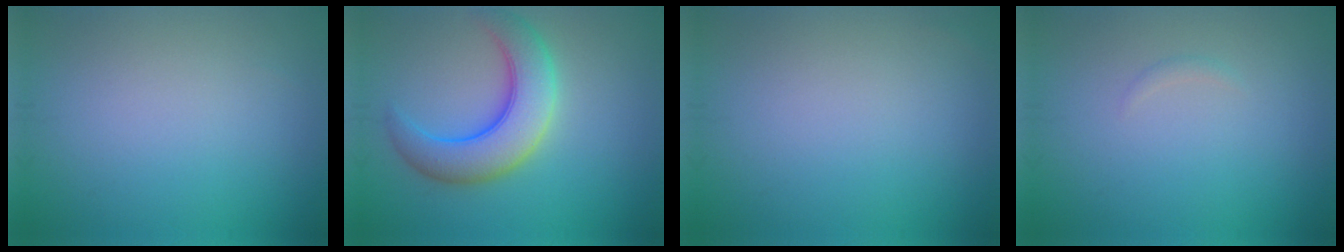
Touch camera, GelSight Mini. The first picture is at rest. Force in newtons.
{"total": 6.6, "press": 6.6, "slide": 0.3}
{"total": 0.0}
{"total": 0.5, "press": 0.5, "slide": 0.0}